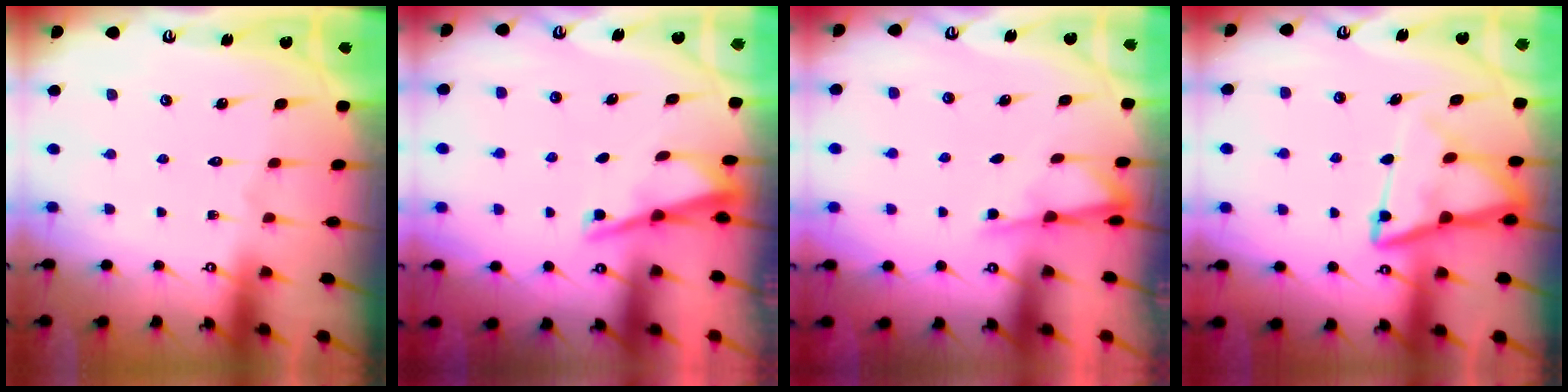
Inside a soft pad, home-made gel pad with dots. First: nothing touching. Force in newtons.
{"total": 2.9, "press": 2.9, "slide": 0.2}
{"total": 2.9, "press": 2.9, "slide": 0.5}
{"total": 11.0, "press": 10.9, "slide": 1.2}